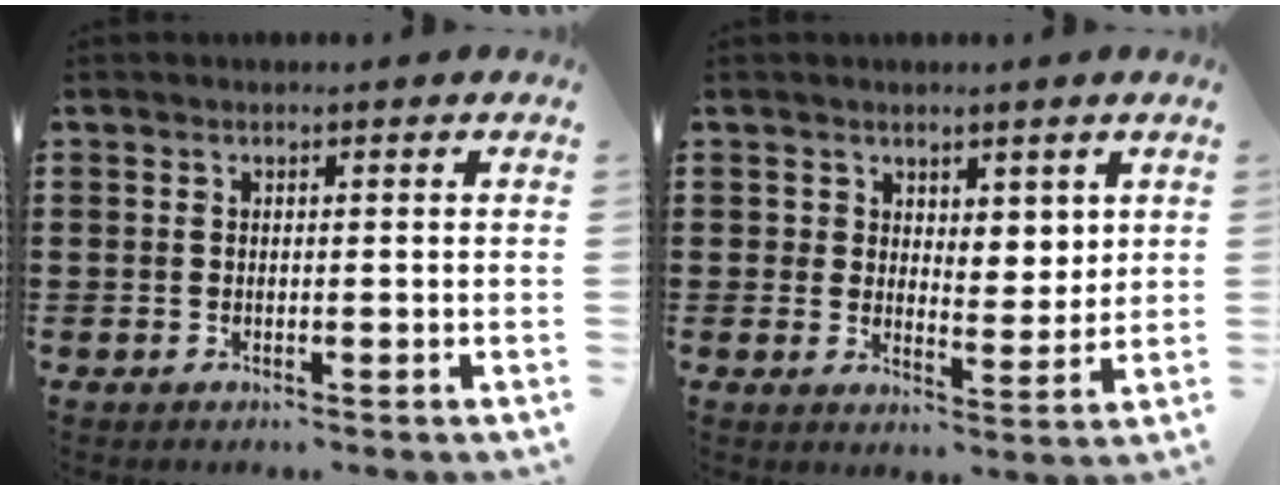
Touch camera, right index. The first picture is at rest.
{"total": 4.2, "force": [3.0, 2.8, 0.6], "torque": [-0.017, 0.004, 0.054]}